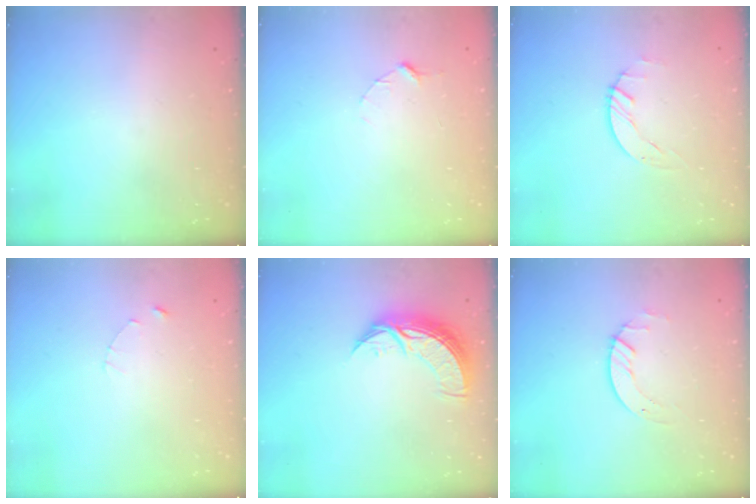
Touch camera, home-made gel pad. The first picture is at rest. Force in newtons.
{"total": 2.9, "press": 2.9, "slide": 0.3}
{"total": 1.7, "press": 1.7, "slide": 0.1}
{"total": 1.0, "press": 1.0, "slide": 0.2}
{"total": 9.5, "press": 9.5, "slide": 0.8}
{"total": 2.6, "press": 2.6, "slide": 0.3}